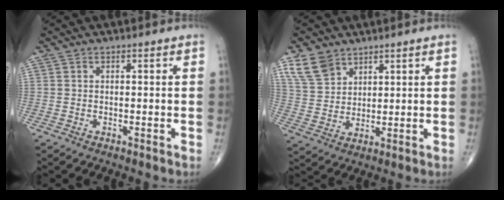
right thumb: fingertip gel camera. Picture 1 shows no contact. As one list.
[{"total": 7.2, "force": [4.8, 4.6, 2.8], "torque": [-0.041, -0.020, 0.105]}]